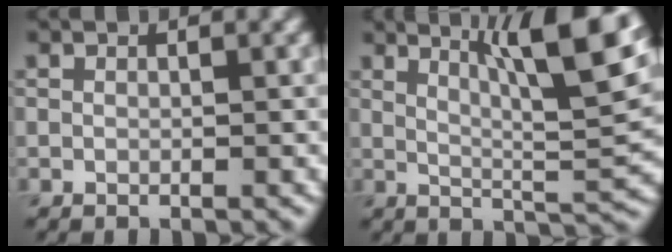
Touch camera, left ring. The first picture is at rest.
{"total": 10.3, "force": [5.1, 2.1, 8.7], "torque": [-0.111, 0.013, 0.080]}